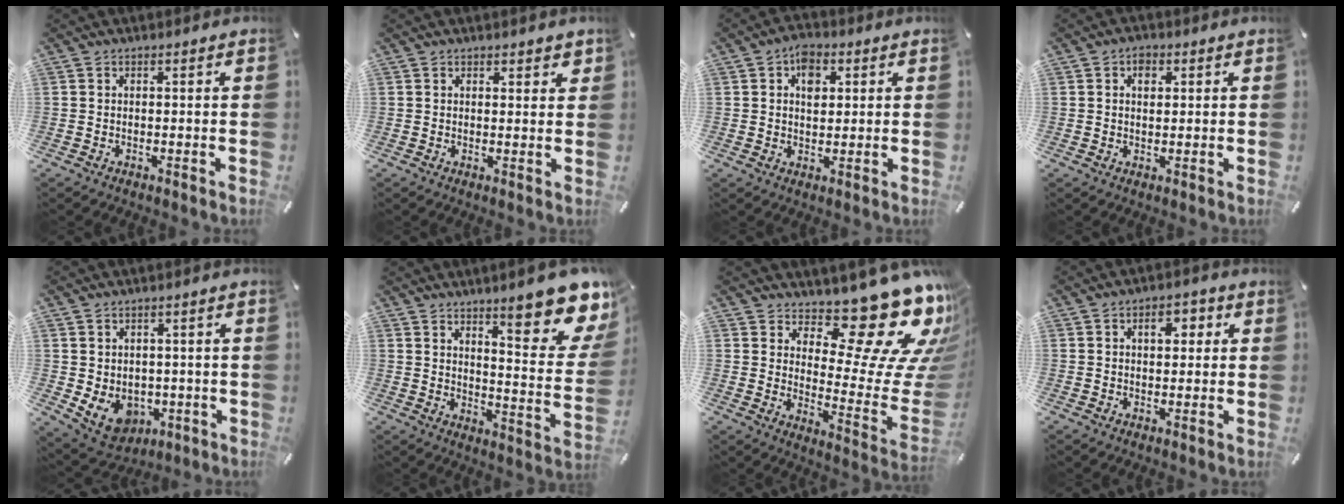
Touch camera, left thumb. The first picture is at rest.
{"total": 1.6, "force": [1.3, 0.9, 0.6], "torque": [0.002, -0.005, 0.021]}
{"total": 5.8, "force": [1.7, 4.1, 3.8], "torque": [-0.050, -0.002, 0.024]}
{"total": 2.7, "force": [0.8, 1.8, 1.8], "torque": [-0.024, 0.001, 0.009]}
{"total": 7.3, "force": [-1.1, 6.4, 3.3], "torque": [-0.064, -0.006, -0.019]}
{"total": 16.2, "force": [11.6, 4.4, 10.4], "torque": [-0.133, -0.093, 0.189]}
{"total": 22.1, "force": [15.8, 8.0, 13.3], "torque": [-0.153, -0.132, 0.250]}
{"total": 4.8, "force": [1.3, 2.9, 3.6], "torque": [-0.036, -0.006, 0.011]}